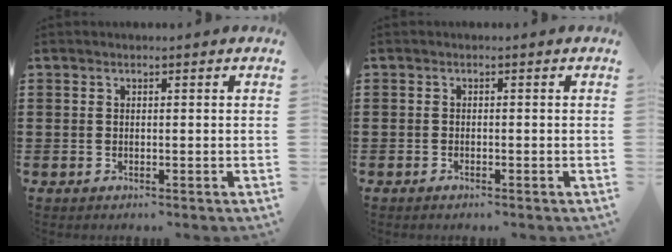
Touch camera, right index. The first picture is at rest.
{"total": 0.7, "force": [-0.6, 0.2, 0.1], "torque": [-0.004, -0.002, -0.012]}